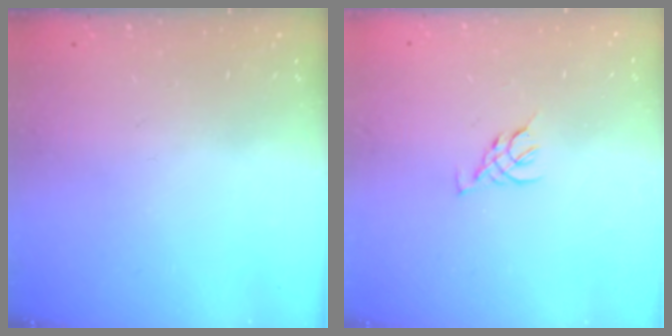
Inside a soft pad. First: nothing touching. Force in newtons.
{"total": 3.6, "press": 3.5, "slide": 0.8}